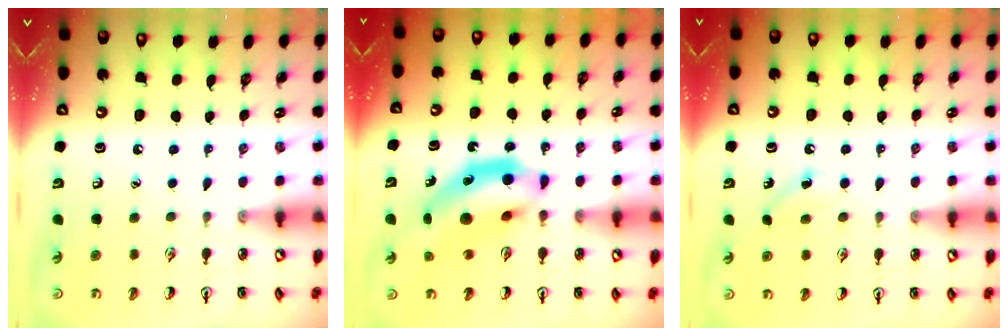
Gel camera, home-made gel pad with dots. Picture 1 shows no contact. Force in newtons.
{"total": 12.1, "press": 11.6, "slide": 3.5}
{"total": 2.8, "press": 2.6, "slide": 1.0}